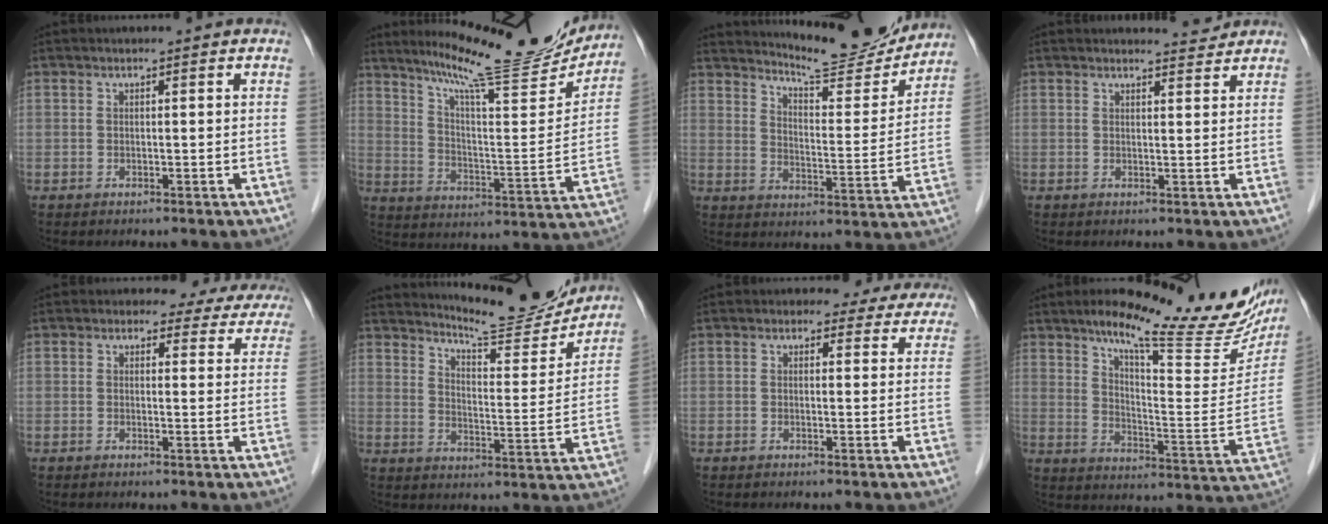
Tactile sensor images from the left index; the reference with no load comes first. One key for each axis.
{"total": 19.8, "fx": 17.8, "fy": 1.4, "fz": 8.5, "tx": -0.136, "ty": -0.040, "tz": 0.257}
{"total": 14.7, "fx": 14.2, "fy": 1.3, "fz": 3.9, "tx": -0.061, "ty": -0.035, "tz": 0.191}
{"total": 2.3, "fx": 2.2, "fy": -0.1, "fz": -0.3, "tx": -0.005, "ty": -0.011, "tz": 0.029}
{"total": 8.9, "fx": 8.0, "fy": 3.9, "fz": 0.6, "tx": 0.031, "ty": -0.004, "tz": 0.059}
{"total": 14.9, "fx": 14.4, "fy": 1.1, "fz": 3.6, "tx": -0.058, "ty": -0.042, "tz": 0.192}
{"total": 6.0, "fx": 5.1, "fy": 3.1, "fz": 0.2, "tx": 0.023, "ty": 0.002, "tz": 0.035}
{"total": 23.1, "fx": 17.1, "fy": 4.3, "fz": 14.9, "tx": -0.209, "ty": -0.013, "tz": 0.226}